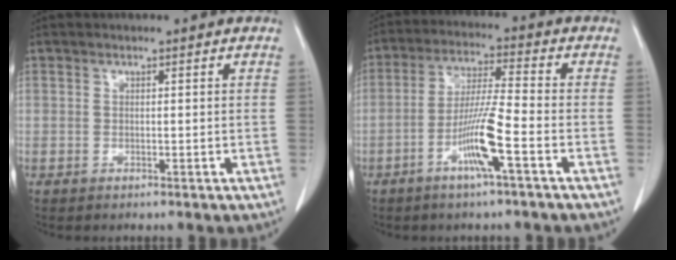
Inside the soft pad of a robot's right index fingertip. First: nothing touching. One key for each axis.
{"total": 9.6, "fx": -4.0, "fy": -0.4, "fz": 8.7, "tx": -0.172, "ty": -0.006, "tz": -0.080}